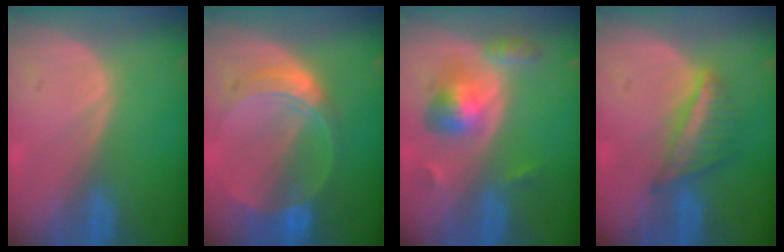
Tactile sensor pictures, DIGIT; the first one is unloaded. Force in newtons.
{"total": 7.3, "press": 6.5, "slide": 3.4}
{"total": 6.3, "press": 5.7, "slide": 2.6}
{"total": 5.4, "press": 5.4, "slide": 0.6}